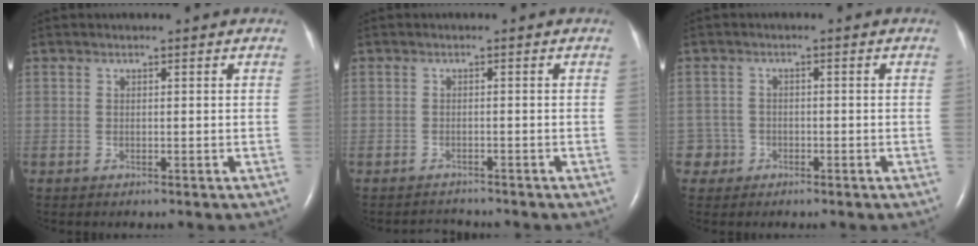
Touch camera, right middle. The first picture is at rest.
{"total": 1.8, "force": [-1.6, 0.3, -0.6], "torque": [0.006, -0.009, -0.026]}
{"total": 2.4, "force": [-1.2, 2.0, -0.7], "torque": [0.018, 0.013, -0.029]}